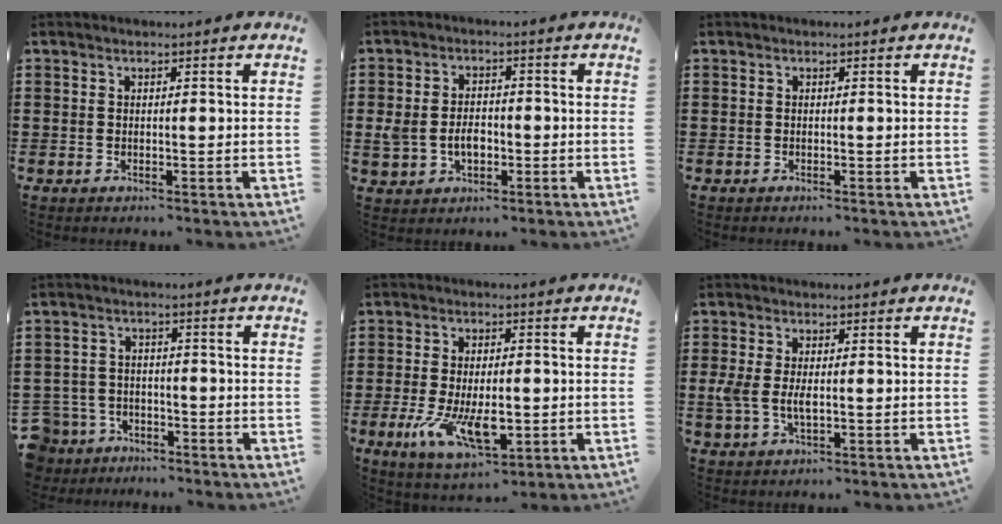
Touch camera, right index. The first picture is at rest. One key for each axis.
{"total": 4.5, "fx": -0.9, "fy": 3.2, "fz": 2.9, "tx": -0.057, "ty": 0.001, "tz": -0.019}
{"total": 0.0}
{"total": 3.7, "fx": -3.2, "fy": 1.8, "fz": 0.3, "tx": -0.035, "ty": 0.000, "tz": -0.073}
{"total": 9.3, "fx": -2.0, "fy": 4.4, "fz": 7.9, "tx": -0.156, "ty": -0.009, "tz": -0.034}
{"total": 4.2, "fx": -0.3, "fy": 2.2, "fz": 3.5, "tx": -0.089, "ty": -0.002, "tz": -0.011}